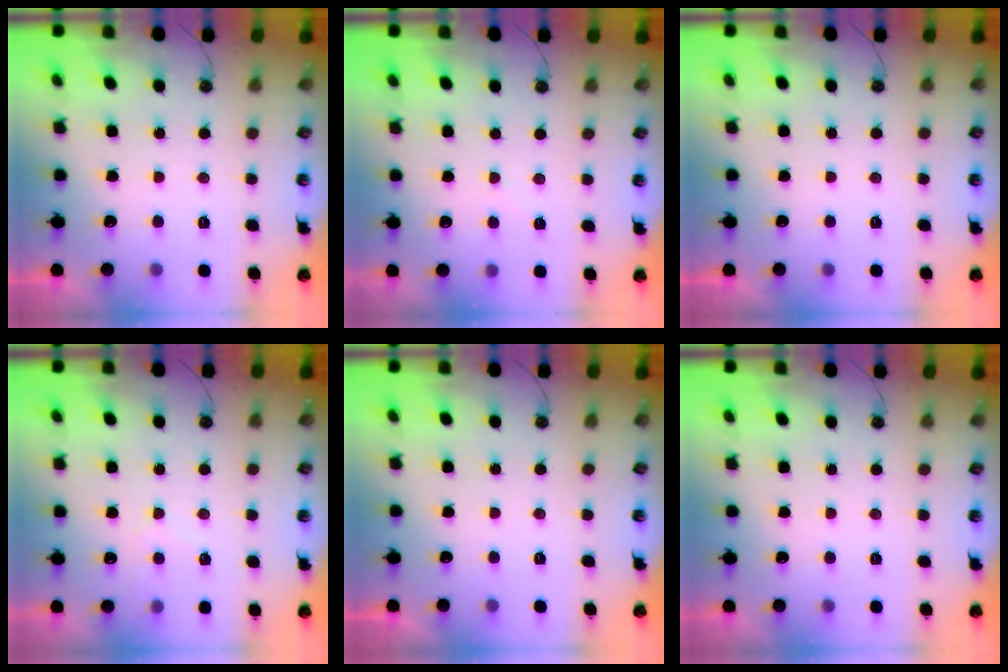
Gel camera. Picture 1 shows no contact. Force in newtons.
{"total": 2.4, "press": 2.4, "slide": 0.4}
{"total": 0.0}
{"total": 5.0, "press": 5.0, "slide": 0.6}
{"total": 0.0}
{"total": 1.0, "press": 0.4, "slide": 1.0}